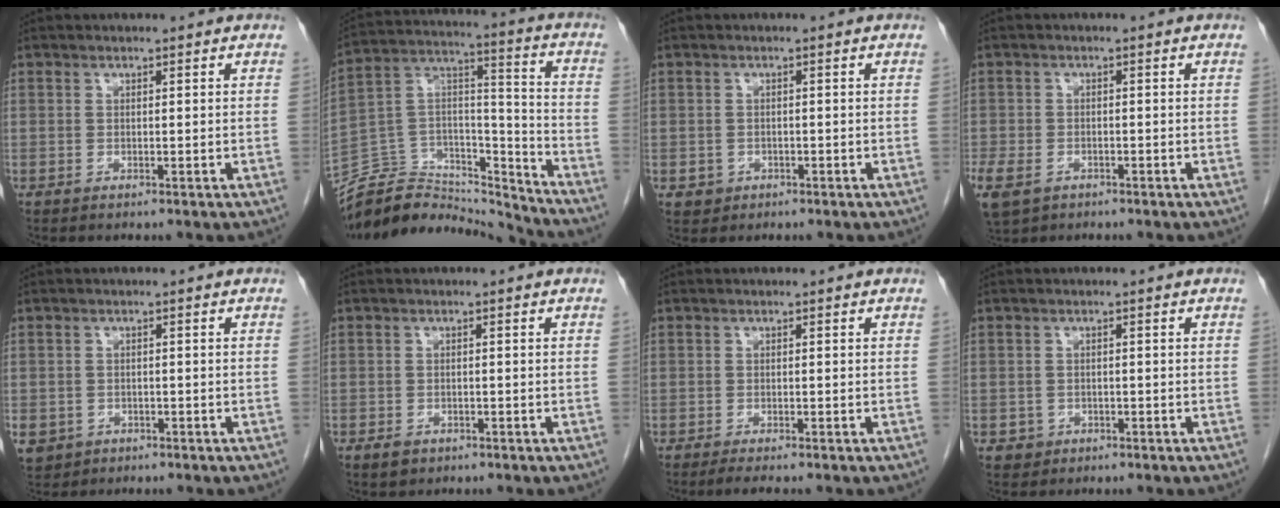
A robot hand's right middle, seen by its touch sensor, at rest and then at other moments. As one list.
[{"total": 18.8, "force": [-18.2, 4.2, 2.4], "torque": [-0.043, 0.061, -0.306]}, {"total": 1.8, "force": [-0.6, 1.7, 0.3], "torque": [-0.001, 0.007, -0.003]}, {"total": 9.1, "force": [-4.7, 6.5, 4.2], "torque": [-0.121, -0.010, -0.069]}, {"total": 6.0, "force": [-2.7, 5.1, 1.6], "torque": [-0.043, 0.001, -0.038]}, {"total": 1.6, "force": [-0.9, 1.1, 0.7], "torque": [-0.014, 0.003, -0.007]}, {"total": 2.2, "force": [-1.7, -0.2, 1.3], "torque": [-0.021, -0.006, -0.029]}, {"total": 1.6, "force": [-0.6, 1.5, 0.1], "torque": [0.001, 0.009, -0.006]}]